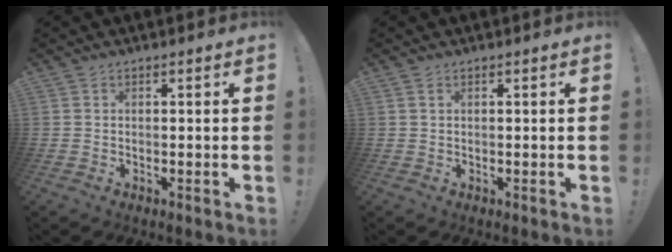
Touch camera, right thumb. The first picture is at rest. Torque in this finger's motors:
{"motor_torque": [0.06, 0.00, 0.03, -0.19, 0.02]}